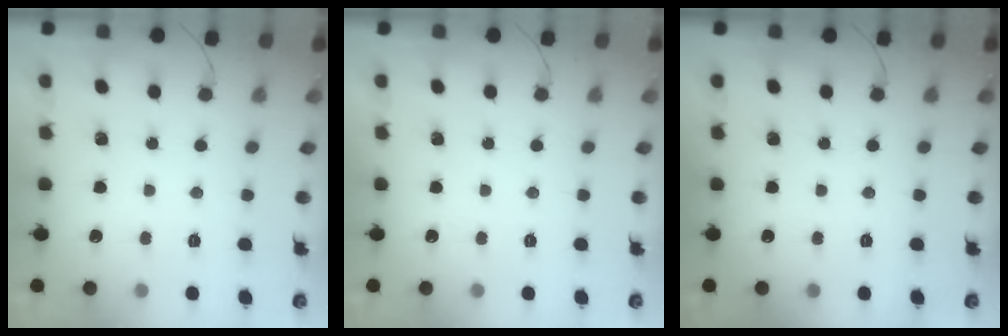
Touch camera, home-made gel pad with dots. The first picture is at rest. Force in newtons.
{"total": 0.0}
{"total": 0.0}